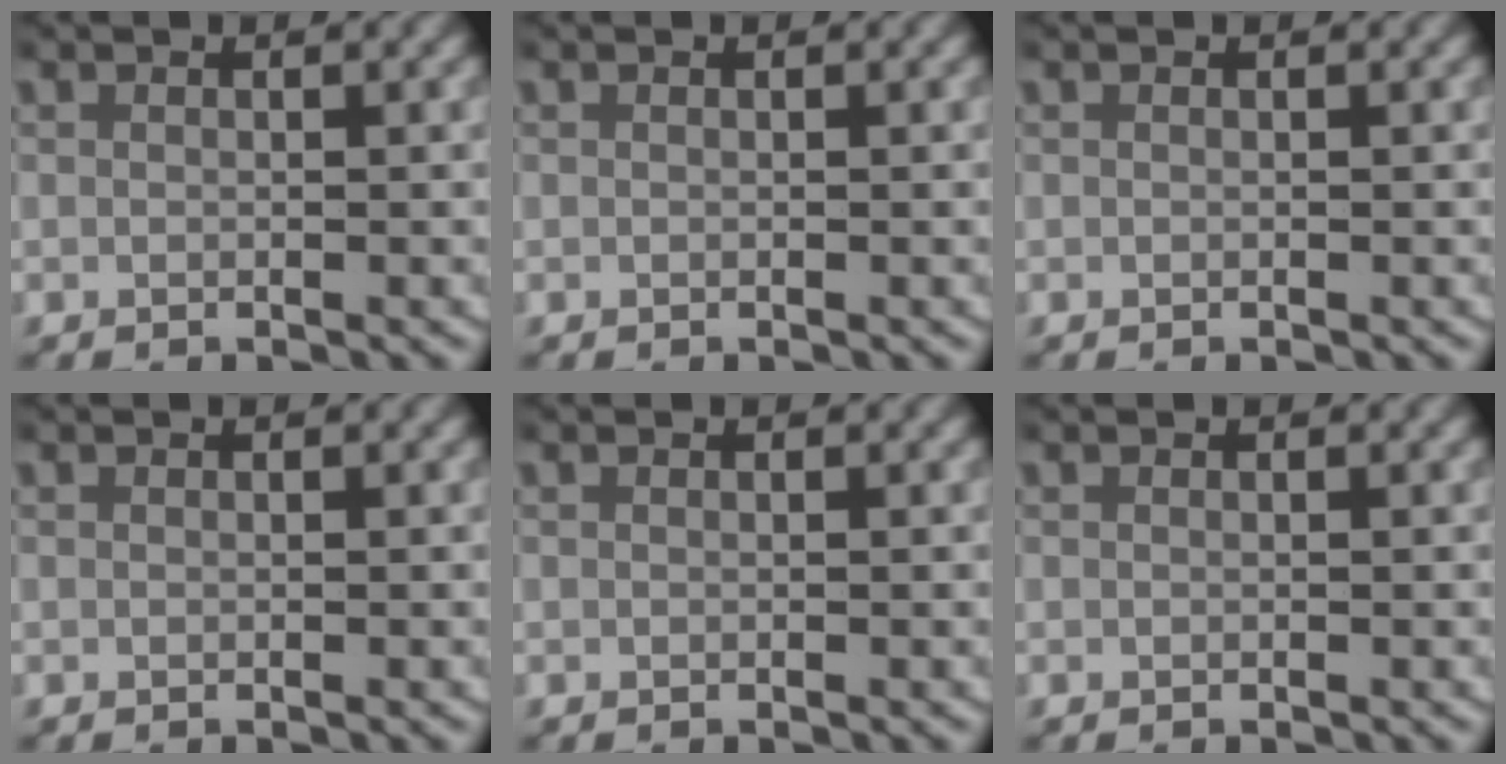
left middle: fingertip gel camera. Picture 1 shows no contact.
{"total": 0.0}
{"total": 0.0}
{"total": 0.0}
{"total": 0.0}
{"total": 0.0}